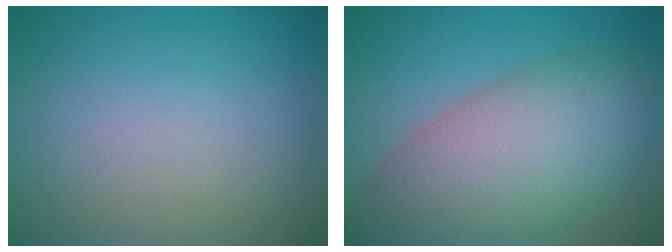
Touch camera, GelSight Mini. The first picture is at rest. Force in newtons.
{"total": 10.8, "press": 10.8, "slide": 0.5}